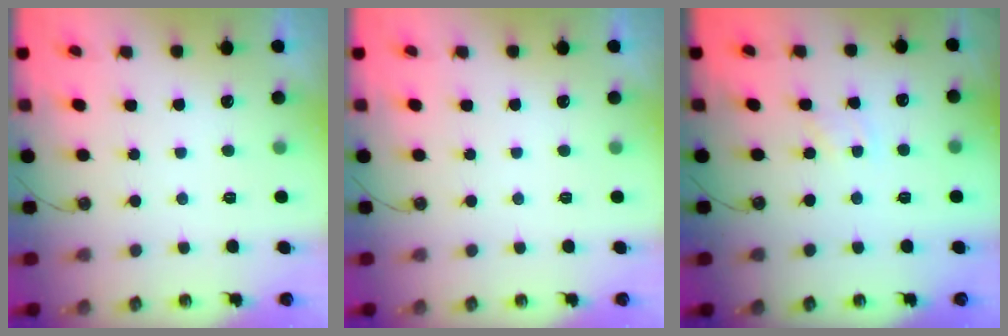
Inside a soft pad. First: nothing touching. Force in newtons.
{"total": 0.0}
{"total": 1.9, "press": 1.9, "slide": 0.4}